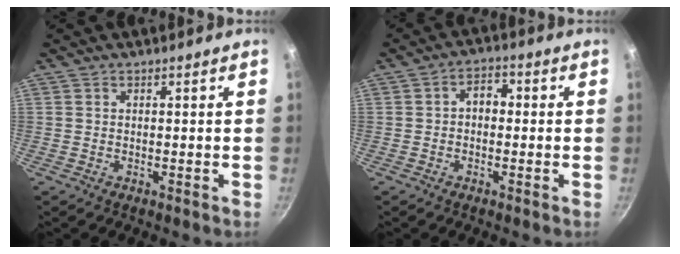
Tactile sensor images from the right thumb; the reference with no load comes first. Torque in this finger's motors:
{"motor_torque": [-0.39, 0.50, 0.18, 0.06, 0.02]}